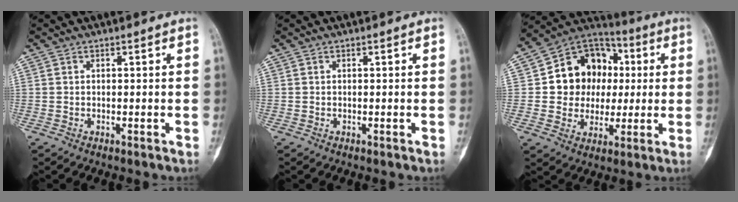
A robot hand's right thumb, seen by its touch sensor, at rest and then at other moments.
{"total": 0.0}
{"total": 15.8, "force": [1.7, 13.4, 8.2], "torque": [-0.071, 0.021, 0.029]}